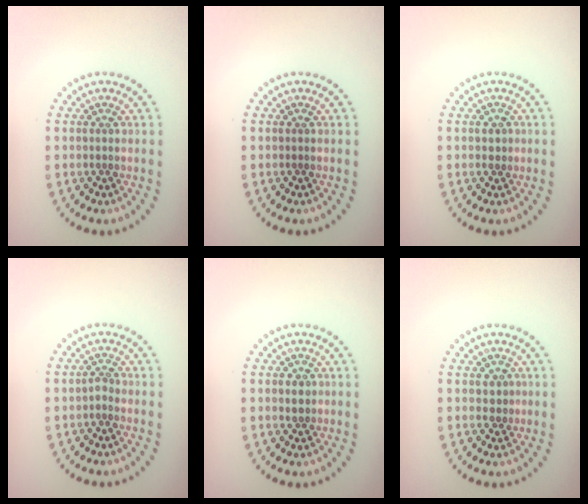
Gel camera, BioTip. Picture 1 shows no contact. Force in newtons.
{"total": 0.0}
{"total": 0.8, "press": 0.8, "slide": 0.1}
{"total": 0.9, "press": 0.6, "slide": 0.7}
{"total": 1.3, "press": 1.3, "slide": 0.3}
{"total": 0.8, "press": 0.8, "slide": 0.3}